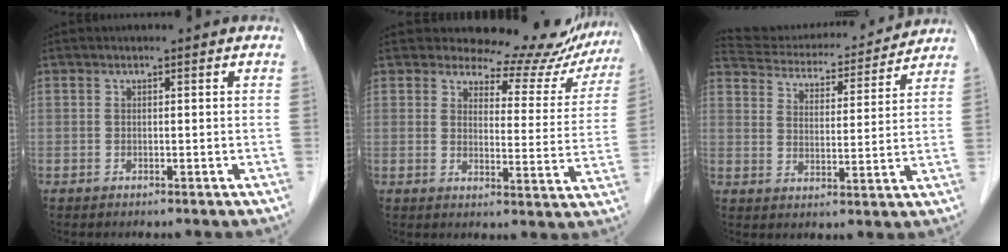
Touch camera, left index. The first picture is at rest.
{"total": 14.5, "force": [13.8, 4.0, 1.8], "torque": [0.008, -0.051, 0.137]}
{"total": 18.0, "force": [17.2, 3.2, 4.2], "torque": [-0.068, 0.012, 0.245]}